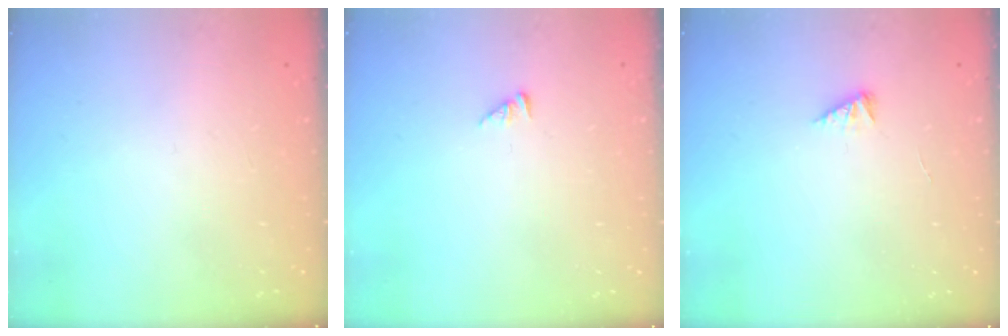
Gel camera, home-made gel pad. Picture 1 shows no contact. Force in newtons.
{"total": 0.7, "press": 0.7, "slide": 0.1}
{"total": 1.9, "press": 1.8, "slide": 0.4}